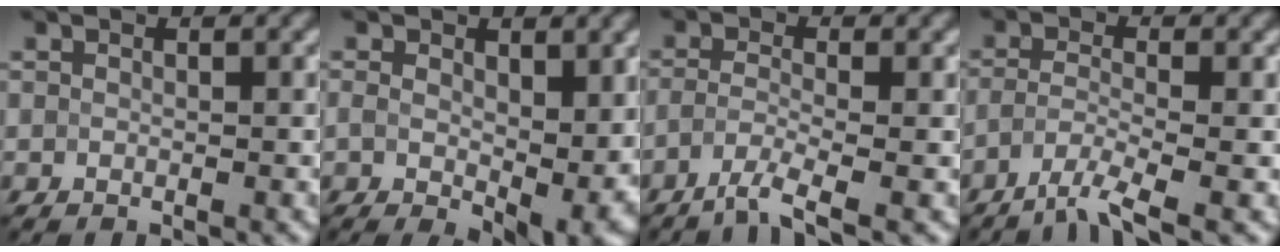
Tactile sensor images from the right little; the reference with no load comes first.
{"total": 7.5, "force": [-0.5, 4.3, 6.1], "torque": [-0.110, -0.022, 0.011]}
{"total": 2.9, "force": [-2.4, 0.1, 1.7], "torque": [-0.028, 0.001, -0.056]}
{"total": 3.4, "force": [-2.8, 0.1, 1.9], "torque": [-0.035, -0.001, -0.063]}